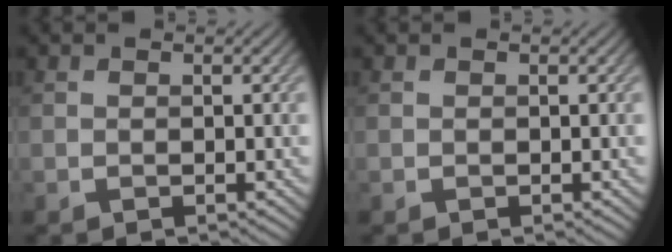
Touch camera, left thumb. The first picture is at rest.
{"total": 0.0}